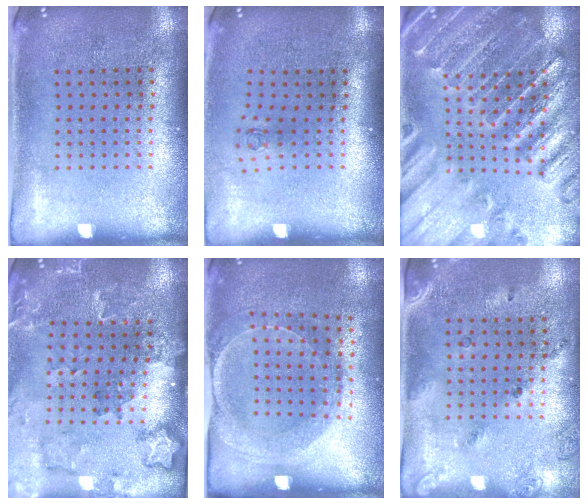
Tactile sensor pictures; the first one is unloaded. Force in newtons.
{"total": 0.6, "press": 0.3, "slide": 0.6}
{"total": 2.8, "press": 2.8, "slide": 0.3}
{"total": 1.8, "press": 1.8, "slide": 0.2}
{"total": 1.5, "press": 1.5, "slide": 0.4}
{"total": 1.5, "press": 1.1, "slide": 1.0}